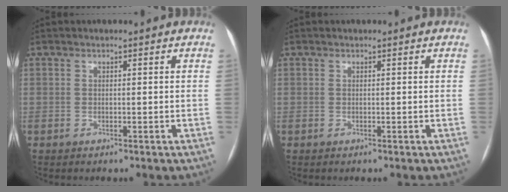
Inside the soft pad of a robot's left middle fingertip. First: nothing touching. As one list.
[{"total": 0.0}]